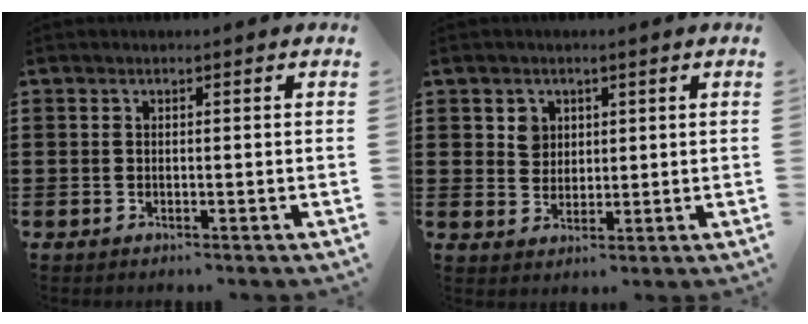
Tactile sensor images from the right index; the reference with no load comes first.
{"total": 2.9, "force": [1.3, 2.5, 0.7], "torque": [-0.016, 0.006, 0.021]}